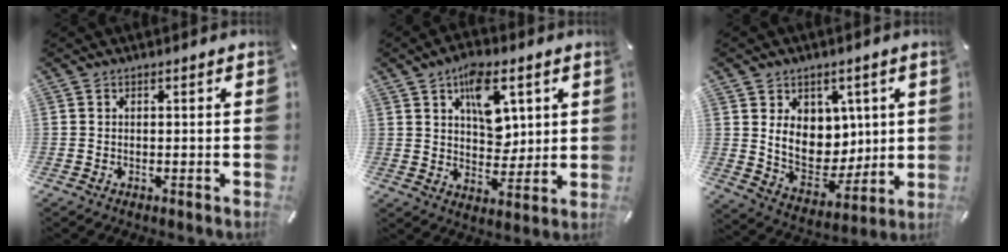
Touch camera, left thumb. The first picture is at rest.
{"total": 11.5, "force": [4.8, 7.4, 7.3], "torque": [-0.102, -0.010, 0.084]}
{"total": 12.1, "force": [3.1, 10.1, 5.9], "torque": [-0.089, -0.022, 0.068]}